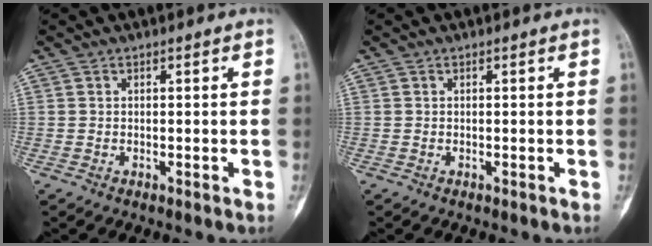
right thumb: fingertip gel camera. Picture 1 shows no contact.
{"total": 0.0}